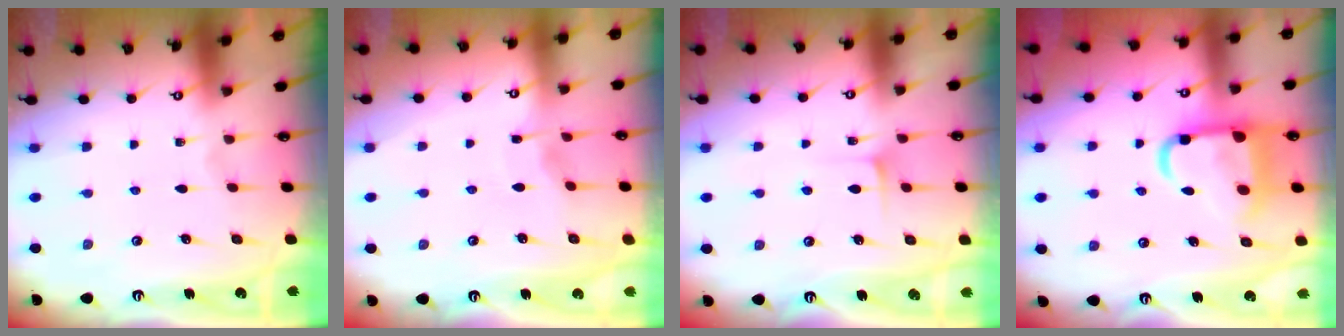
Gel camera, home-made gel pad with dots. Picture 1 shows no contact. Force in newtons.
{"total": 2.7, "press": 2.6, "slide": 0.4}
{"total": 4.6, "press": 4.5, "slide": 0.5}
{"total": 13.5, "press": 13.4, "slide": 1.8}